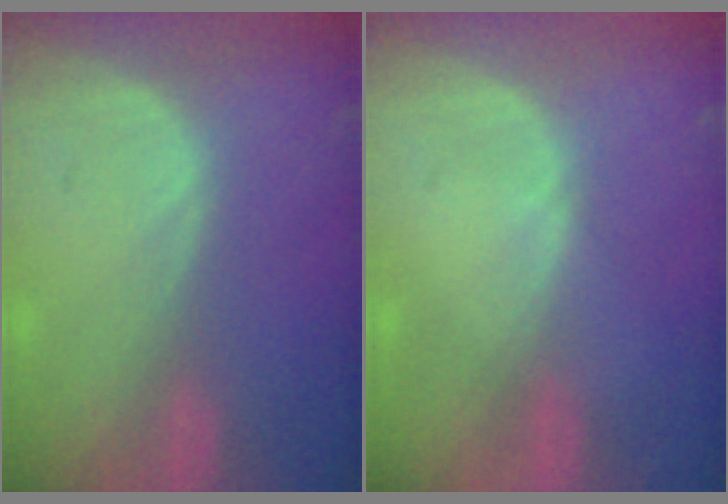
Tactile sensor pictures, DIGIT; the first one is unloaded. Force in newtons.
{"total": 0.6, "press": 0.5, "slide": 0.2}